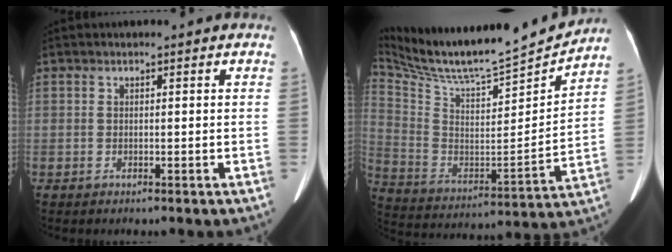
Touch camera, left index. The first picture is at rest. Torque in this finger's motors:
{"motor_torque": [-0.05, -1.21, 0.00, 0.00]}